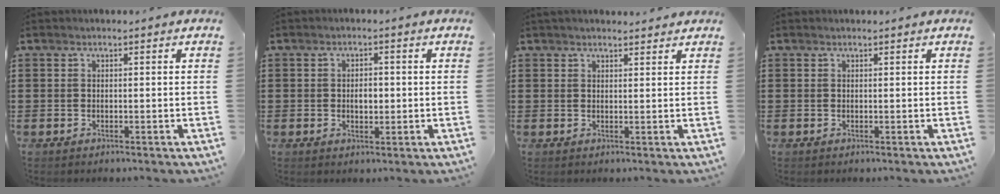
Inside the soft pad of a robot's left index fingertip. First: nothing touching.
{"total": 2.5, "force": [-0.1, 1.3, 2.1], "torque": [-0.036, 0.001, -0.006]}
{"total": 1.6, "force": [1.5, 0.4, 0.3], "torque": [-0.009, 0.002, 0.030]}
{"total": 0.0}